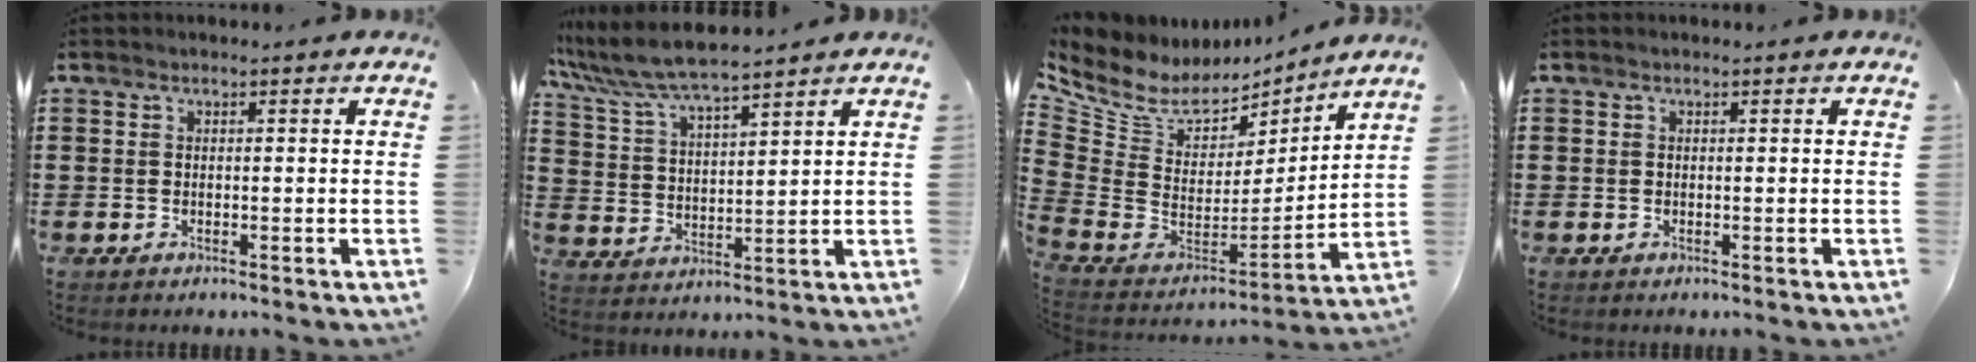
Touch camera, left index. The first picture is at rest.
{"total": 7.0, "force": [6.3, 0.6, 3.1], "torque": [-0.083, -0.025, 0.110]}
{"total": 6.4, "force": [4.7, 3.9, 1.7], "torque": [-0.073, -0.043, 0.084]}
{"total": 0.0}